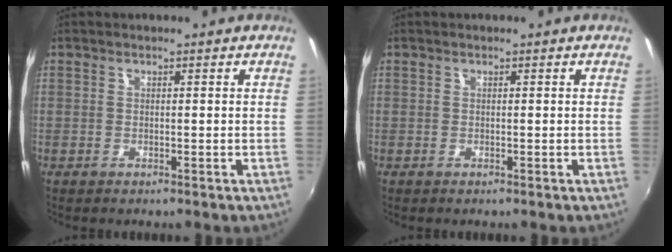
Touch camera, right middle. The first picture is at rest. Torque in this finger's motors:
{"motor_torque": [0.00, 0.00, 0.00, 0.00]}